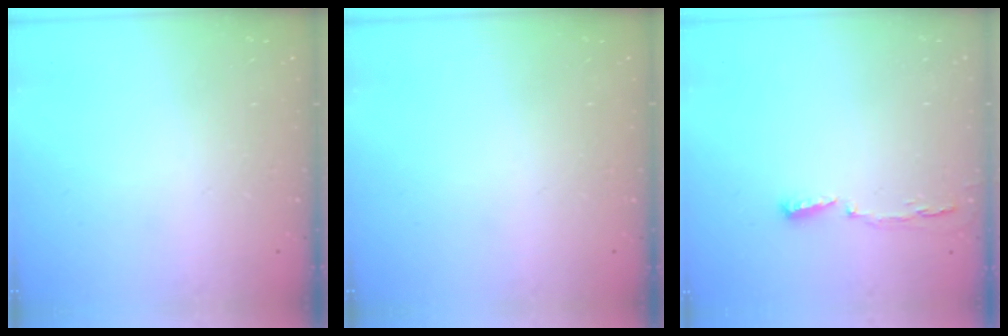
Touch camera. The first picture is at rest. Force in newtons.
{"total": 0.0}
{"total": 4.1, "press": 4.0, "slide": 1.1}